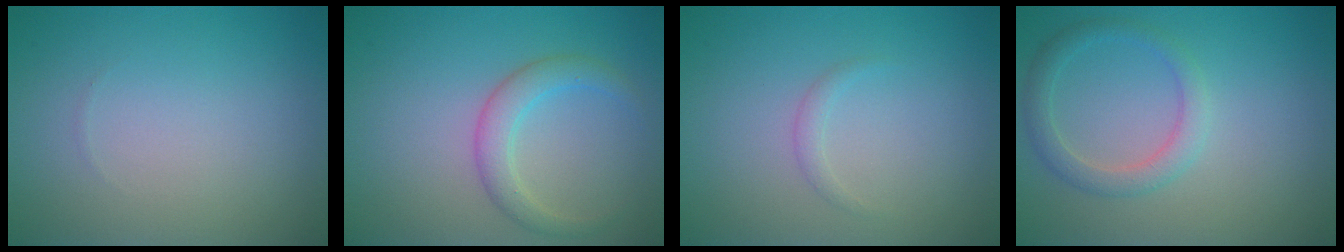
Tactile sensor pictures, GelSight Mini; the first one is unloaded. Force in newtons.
{"total": 2.0, "press": 2.0, "slide": 0.2}
{"total": 0.8, "press": 0.8, "slide": 0.1}
{"total": 2.3, "press": 2.3, "slide": 0.1}